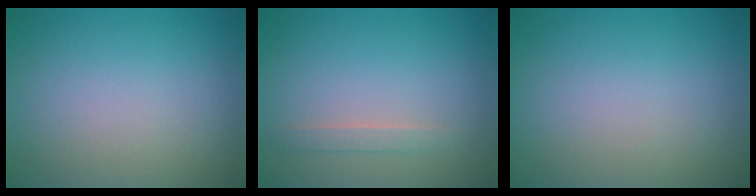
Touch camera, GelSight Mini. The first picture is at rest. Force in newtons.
{"total": 1.1, "press": 1.1, "slide": 0.1}
{"total": 0.0}